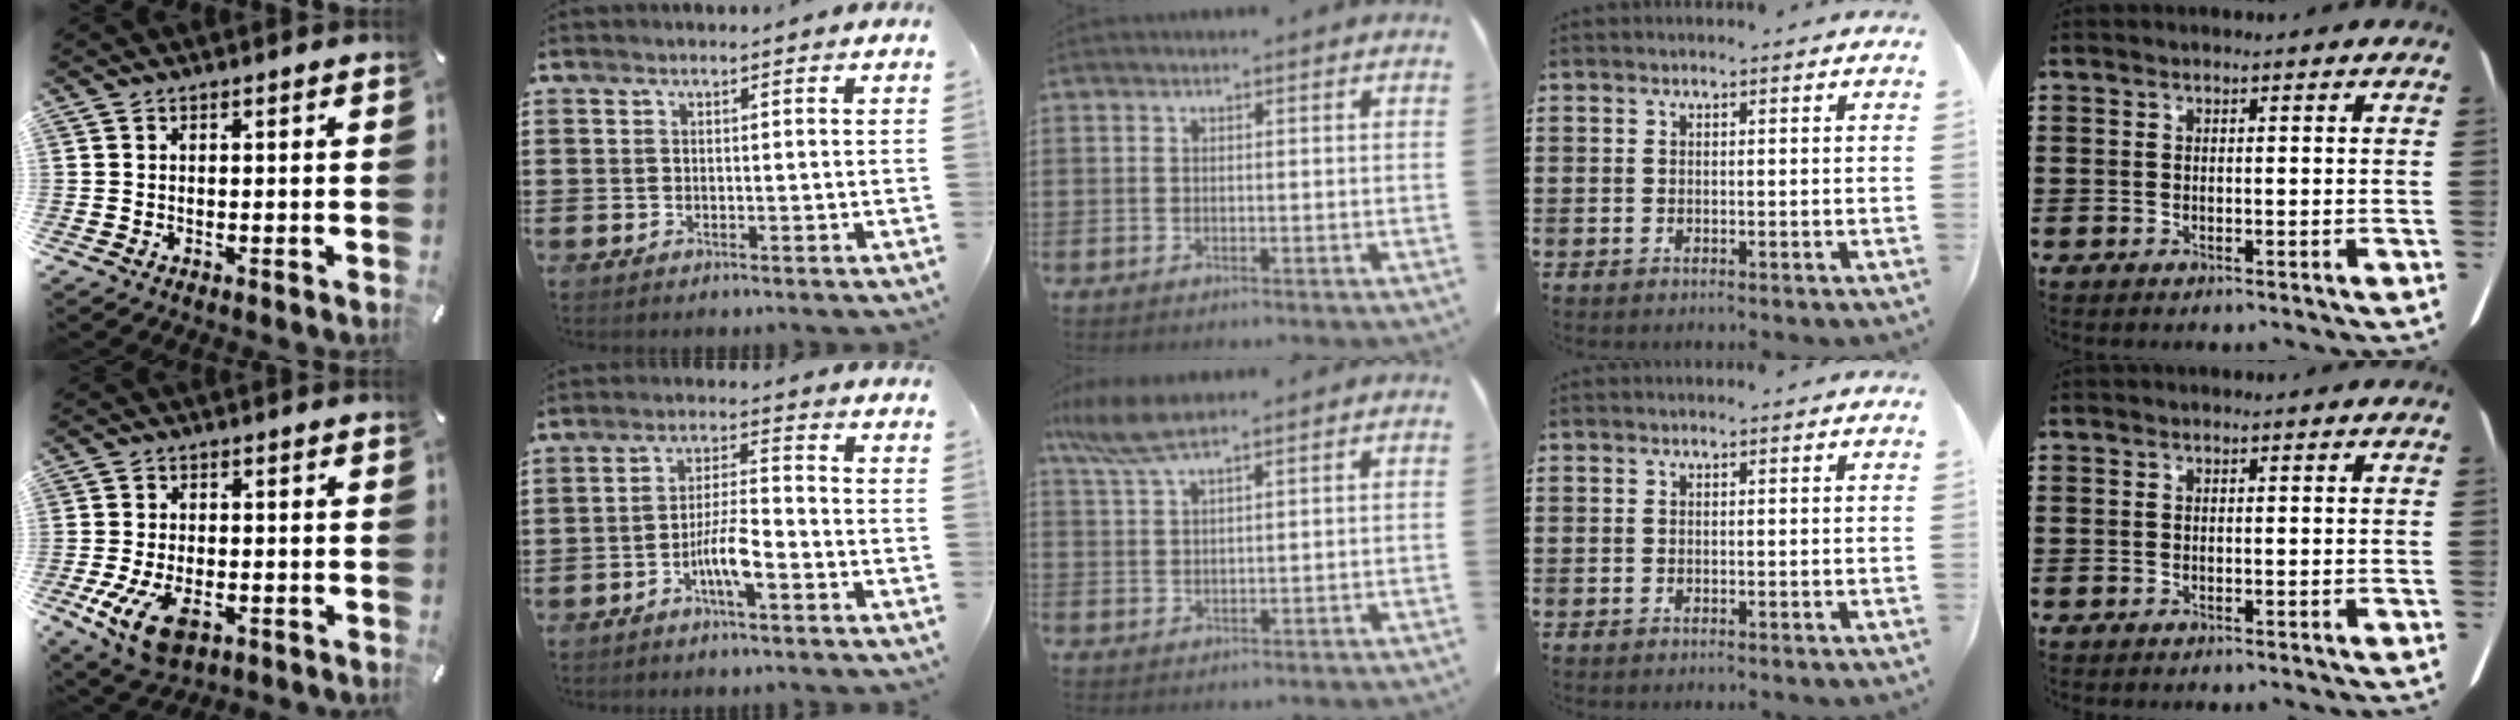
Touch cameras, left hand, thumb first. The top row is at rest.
{"thumb": {"total": 9.5, "force": [-3.5, 5.7, 6.8], "torque": [-0.147, -0.004, -0.062]}, "index": {"total": 6.0, "force": [-3.0, 1.3, 5.1], "torque": [-0.104, 0.001, -0.059]}, "middle": {"total": 6.2, "force": [4.5, 1.1, 4.1], "torque": [-0.099, -0.006, 0.081]}}